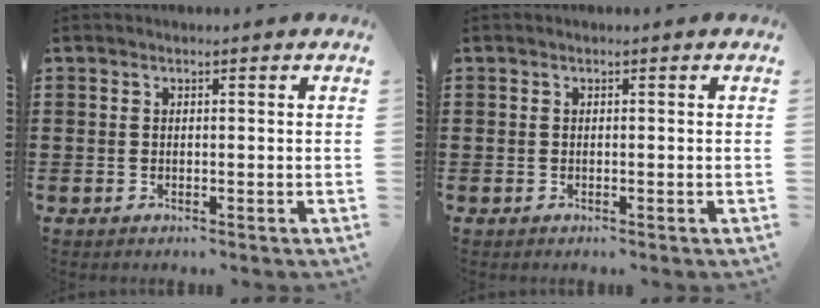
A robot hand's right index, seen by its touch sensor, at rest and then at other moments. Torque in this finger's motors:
{"motor_torque": [0.12, 0.07, 0.00, 0.00]}